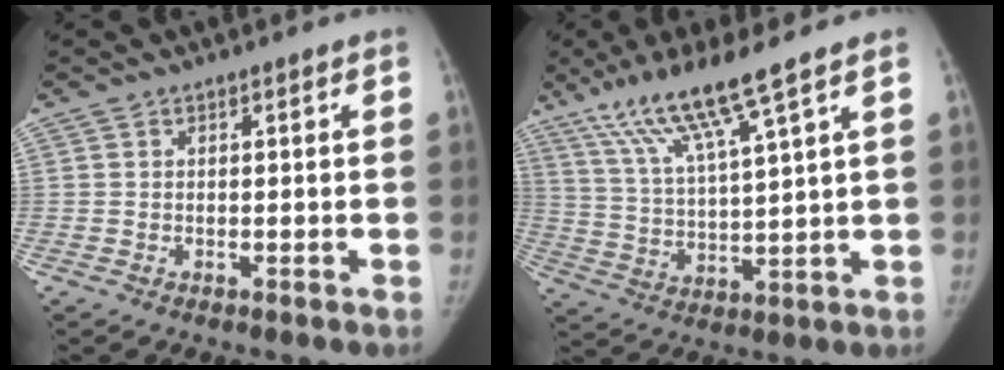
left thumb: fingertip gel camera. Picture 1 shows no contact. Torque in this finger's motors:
{"motor_torque": [0.68, -0.46, 1.30, -1.33, 0.18]}